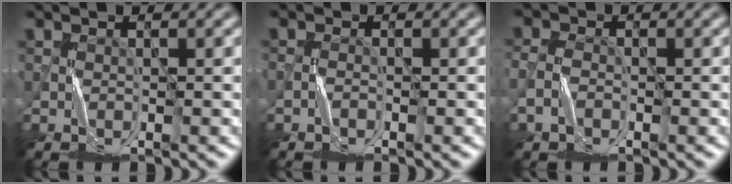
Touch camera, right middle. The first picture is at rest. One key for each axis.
{"total": 1.0, "fx": -1.0, "fy": -0.1, "fz": -0.2, "tx": 0.004, "ty": 0.008, "tz": -0.020}
{"total": 2.2, "fx": -1.5, "fy": 1.3, "fz": 0.9, "tx": -0.021, "ty": 0.005, "tz": -0.036}